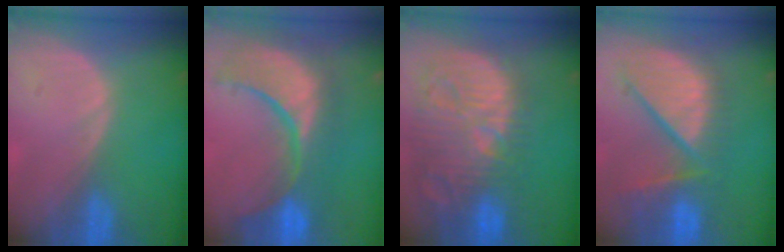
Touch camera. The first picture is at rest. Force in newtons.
{"total": 13.5, "press": 11.8, "slide": 6.6}
{"total": 15.0, "press": 13.0, "slide": 7.4}
{"total": 11.7, "press": 10.3, "slide": 5.5}